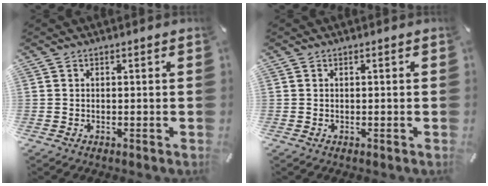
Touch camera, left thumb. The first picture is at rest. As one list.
[{"total": 0.0}]